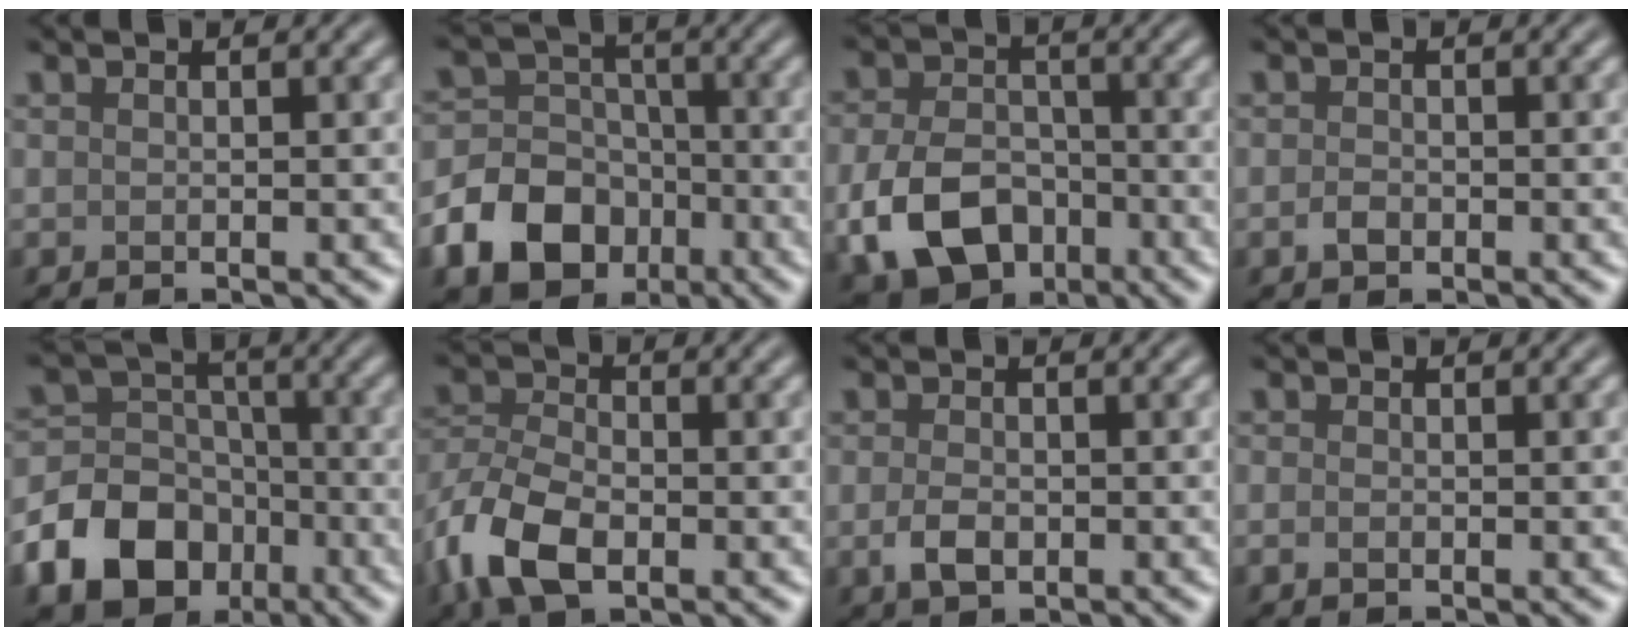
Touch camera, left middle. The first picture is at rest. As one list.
[{"total": 10.1, "force": [-4.5, 7.9, 4.3], "torque": [-0.076, -0.017, -0.108]}, {"total": 8.2, "force": [-3.2, 5.9, 4.7], "torque": [-0.097, -0.012, -0.062]}, {"total": 1.1, "force": [-0.5, 0.8, 0.7], "torque": [-0.015, -0.001, -0.011]}, {"total": 12.5, "force": [-5.8, 9.7, 5.3], "torque": [-0.113, -0.031, -0.127]}, {"total": 6.9, "force": [-3.0, 4.0, 4.7], "torque": [-0.112, -0.002, -0.071]}, {"total": 2.2, "force": [-0.6, 1.4, 1.6], "torque": [-0.034, -0.002, -0.014]}, {"total": 0.8, "force": [-0.3, 0.6, 0.5], "torque": [-0.009, -0.001, -0.008]}]